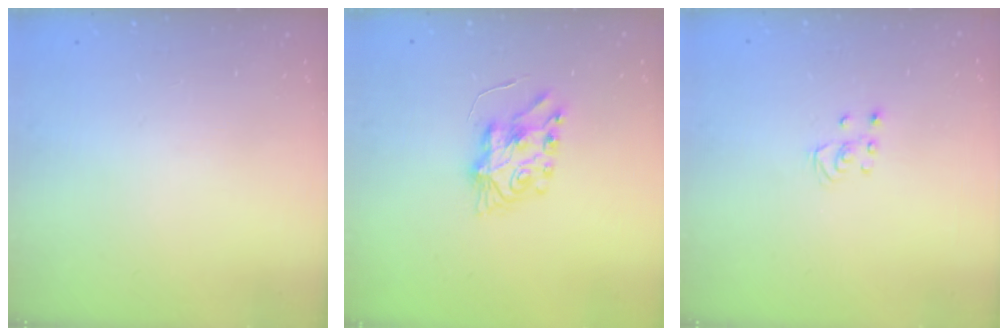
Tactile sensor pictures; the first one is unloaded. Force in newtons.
{"total": 7.4, "press": 7.4, "slide": 0.2}
{"total": 2.5, "press": 2.5, "slide": 0.2}